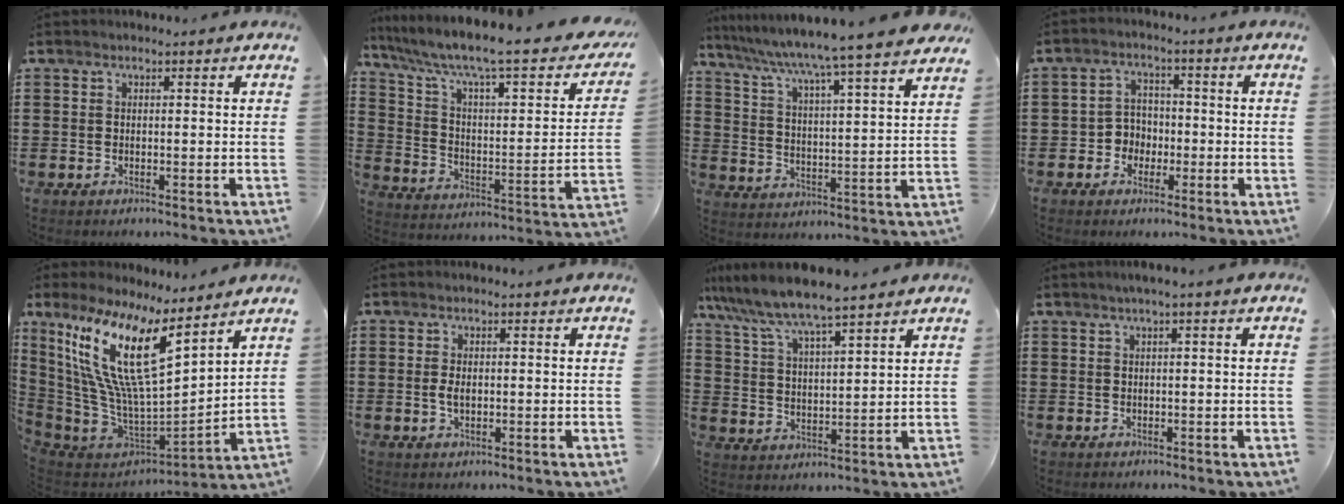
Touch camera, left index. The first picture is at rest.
{"total": 8.0, "force": [5.4, 1.3, 5.7], "torque": [-0.125, -0.041, 0.079]}
{"total": 6.5, "force": [5.6, -1.4, 2.9], "torque": [-0.079, -0.054, 0.085]}
{"total": 3.9, "force": [-1.5, 3.4, 1.2], "torque": [-0.034, 0.009, -0.034]}
{"total": 15.8, "force": [8.0, 3.9, 13.1], "torque": [-0.301, -0.056, 0.132]}
{"total": 2.3, "force": [0.0, 1.1, 2.0], "torque": [-0.047, 0.000, -0.004]}
{"total": 6.6, "force": [6.0, 0.1, 2.9], "torque": [-0.081, -0.033, 0.100]}
{"total": 1.1, "force": [0.3, -0.1, 1.1], "torque": [-0.017, -0.002, 0.006]}